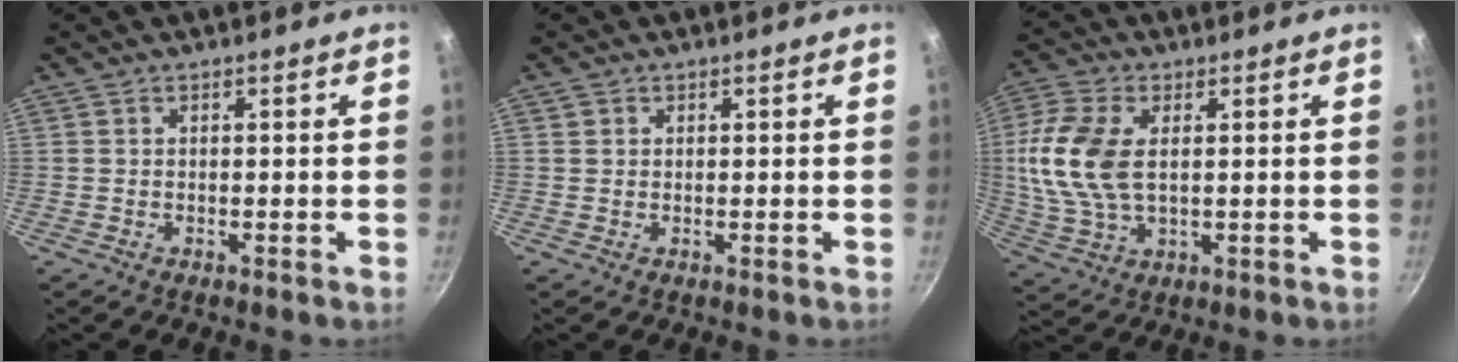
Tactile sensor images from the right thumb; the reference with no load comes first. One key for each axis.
{"total": 1.0, "fx": 0.3, "fy": 0.9, "fz": 0.2, "tx": 0.002, "ty": 0.002, "tz": 0.002}
{"total": 13.1, "fx": 1.8, "fy": 7.7, "fz": 10.5, "tx": -0.217, "ty": 0.000, "tz": 0.032}